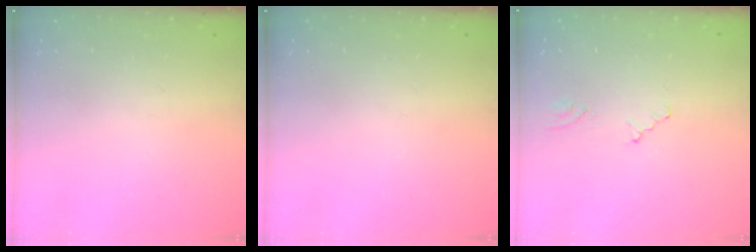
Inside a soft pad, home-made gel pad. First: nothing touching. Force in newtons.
{"total": 0.0}
{"total": 0.9, "press": 0.9, "slide": 0.2}